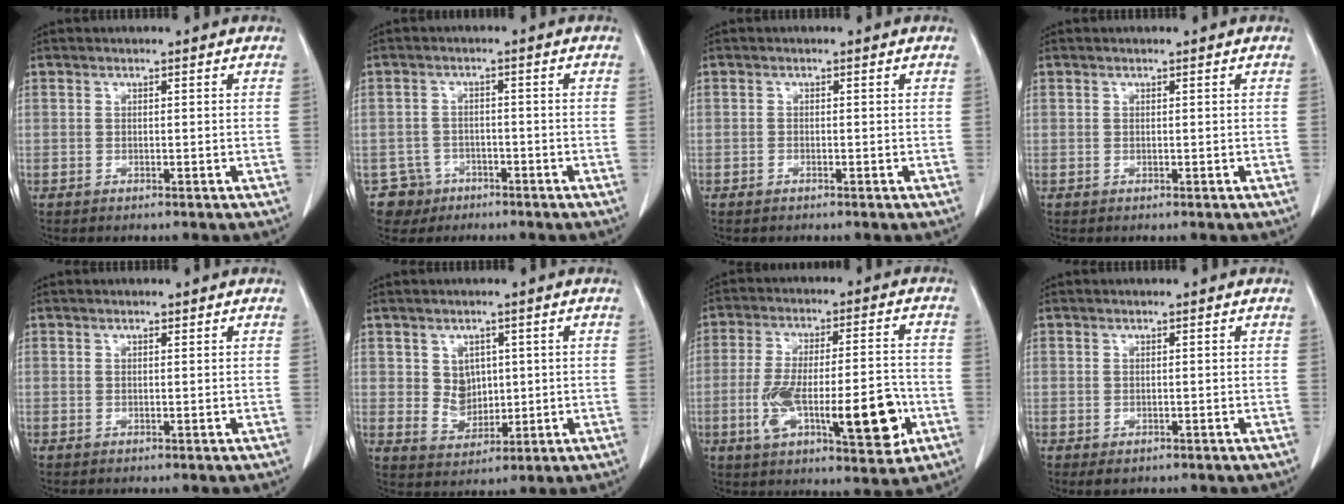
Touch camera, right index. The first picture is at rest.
{"total": 4.9, "force": [-2.7, 4.0, -0.3], "torque": [0.011, 0.011, -0.042]}
{"total": 0.8, "force": [-0.5, 0.4, 0.5], "torque": [-0.009, 0.000, -0.006]}
{"total": 0.0}
{"total": 0.5, "force": [0.3, 0.3, 0.3], "torque": [-0.007, 0.000, 0.006]}
{"total": 5.3, "force": [1.0, 4.4, 2.9], "torque": [-0.047, 0.008, 0.033]}
{"total": 17.3, "force": [-4.9, 4.6, 16.0], "torque": [-0.261, 0.010, -0.067]}
{"total": 1.8, "force": [-0.6, 1.4, 1.0], "torque": [-0.016, -0.002, 0.003]}